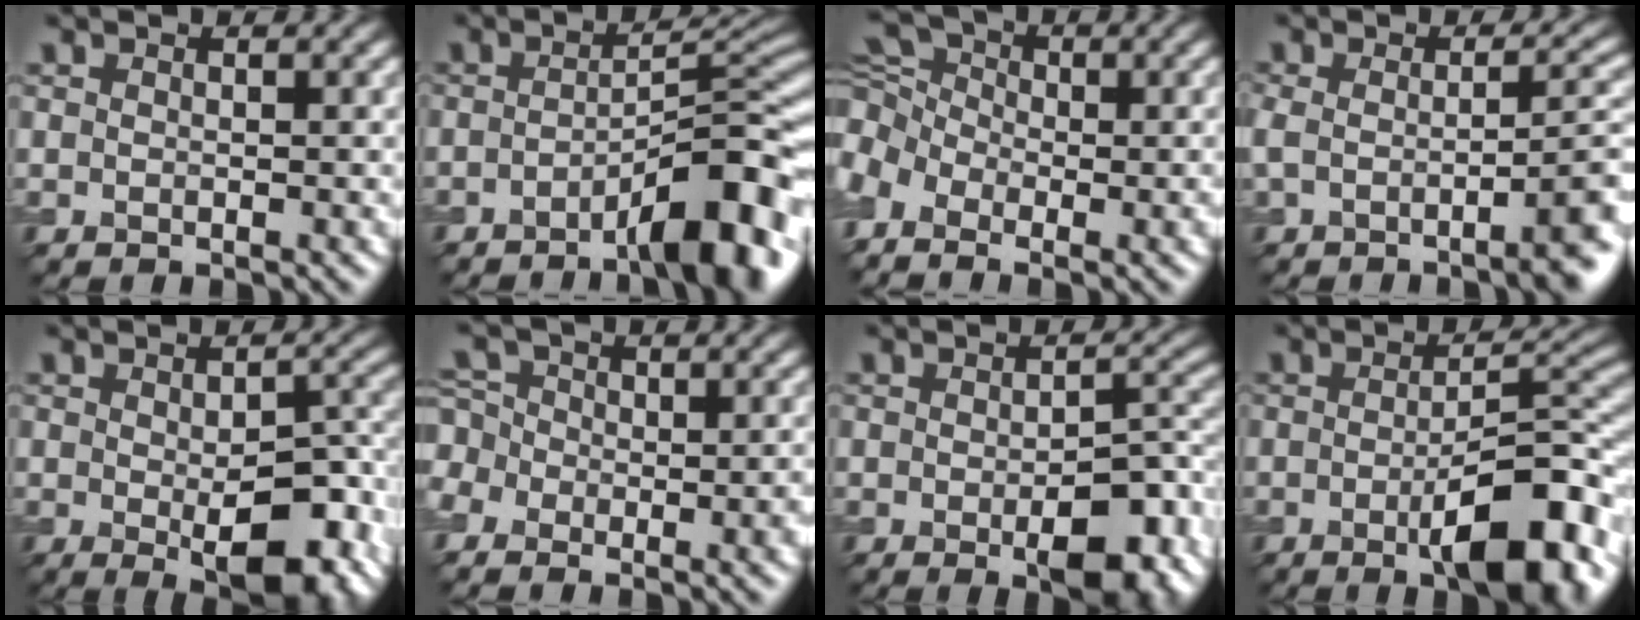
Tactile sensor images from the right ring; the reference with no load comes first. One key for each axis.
{"total": 8.7, "fx": -4.4, "fy": 1.9, "fz": 7.3, "tx": -0.087, "ty": 0.021, "tz": -0.063}
{"total": 7.1, "fx": -3.4, "fy": 4.3, "fz": 4.5, "tx": -0.106, "ty": 0.004, "tz": -0.049}
{"total": 6.0, "fx": -2.1, "fy": 1.2, "fz": 5.5, "tx": -0.071, "ty": -0.001, "tz": -0.032}
{"total": 8.7, "fx": -2.5, "fy": 3.1, "fz": 7.7, "tx": -0.112, "ty": -0.011, "tz": -0.018}
{"total": 6.1, "fx": -3.3, "fy": 3.9, "fz": 3.3, "tx": -0.050, "ty": 0.016, "tz": -0.052}
{"total": 7.4, "fx": -2.7, "fy": 2.5, "fz": 6.4, "tx": -0.091, "ty": -0.001, "tz": -0.025}
{"total": 9.8, "fx": -3.4, "fy": 2.6, "fz": 8.8, "tx": -0.120, "ty": 0.004, "tz": -0.040}